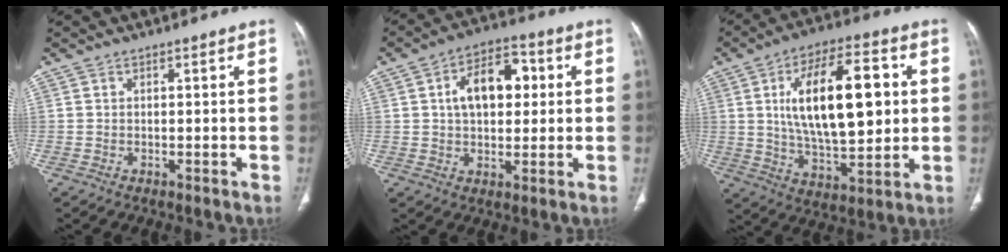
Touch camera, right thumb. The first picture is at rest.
{"total": 11.7, "force": [2.2, 7.0, 9.1], "torque": [-0.119, 0.018, 0.030]}
{"total": 21.0, "force": [3.5, 9.4, 18.4], "torque": [-0.275, -0.002, 0.059]}